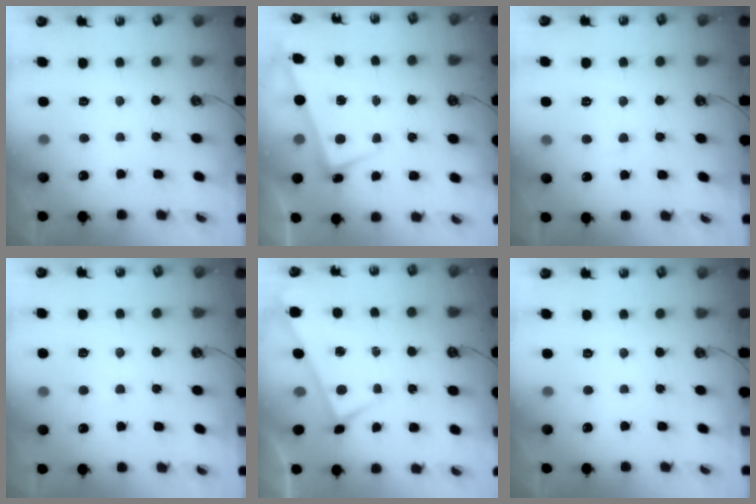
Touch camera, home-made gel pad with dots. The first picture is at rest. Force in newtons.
{"total": 2.8, "press": 2.8, "slide": 0.4}
{"total": 3.9, "press": 3.9, "slide": 0.5}
{"total": 0.7, "press": 0.2, "slide": 0.7}
{"total": 0.0}
{"total": 0.0}